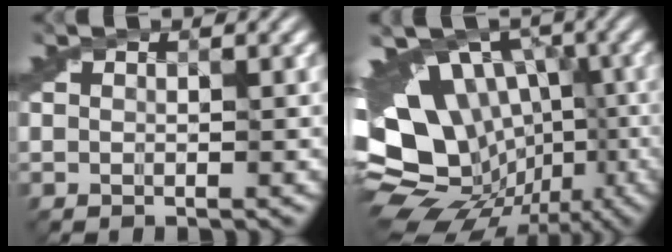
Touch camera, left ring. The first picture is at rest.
{"total": 16.6, "force": [-4.8, 12.8, 9.4], "torque": [-0.153, 0.016, -0.062]}